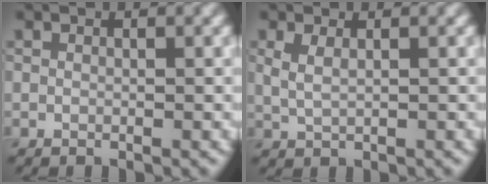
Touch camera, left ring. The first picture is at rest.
{"total": 1.6, "force": [0.7, 0.6, 1.3], "torque": [-0.031, -0.001, 0.017]}